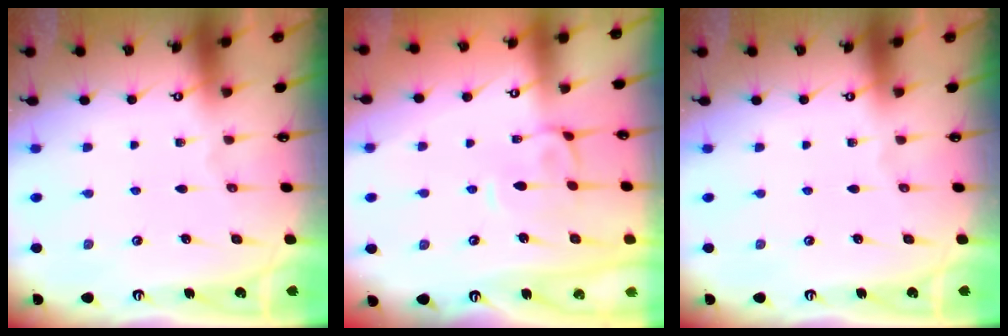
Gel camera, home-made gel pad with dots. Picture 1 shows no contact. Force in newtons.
{"total": 0.9, "press": 0.5, "slide": 0.7}
{"total": 0.0}